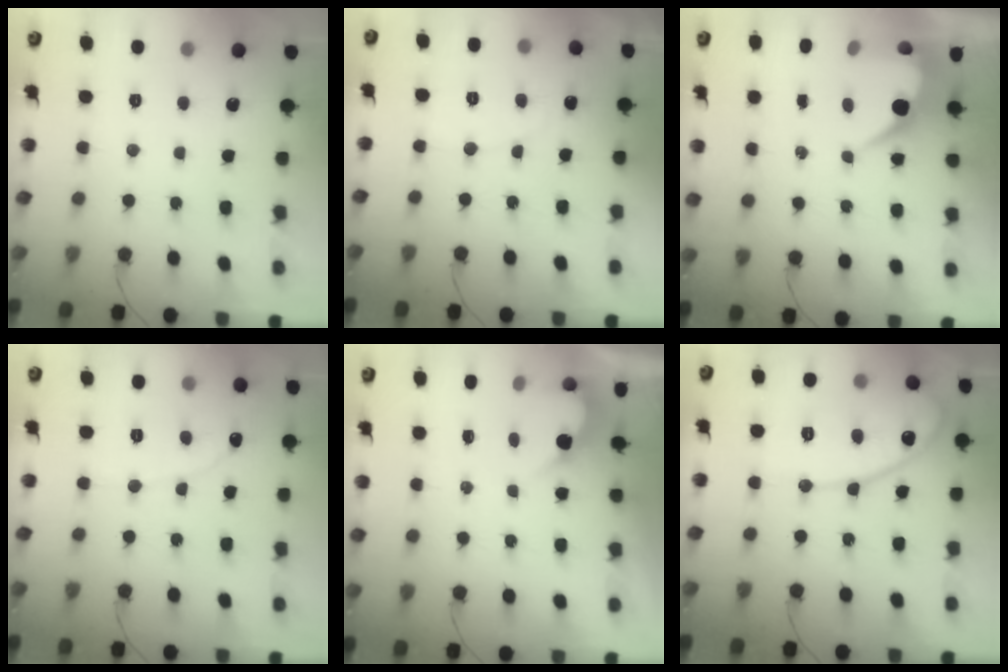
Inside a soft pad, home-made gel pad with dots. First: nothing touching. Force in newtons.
{"total": 3.2, "press": 3.2, "slide": 0.2}
{"total": 8.5, "press": 8.4, "slide": 0.6}
{"total": 2.3, "press": 2.3, "slide": 0.2}
{"total": 3.3, "press": 3.3, "slide": 0.1}
{"total": 12.9, "press": 12.9, "slide": 0.9}